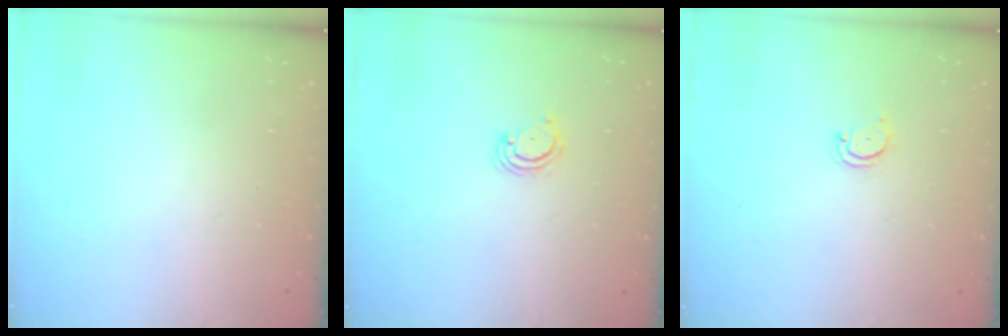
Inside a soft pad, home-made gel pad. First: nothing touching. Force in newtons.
{"total": 2.9, "press": 2.8, "slide": 0.4}
{"total": 3.0, "press": 3.0, "slide": 0.2}